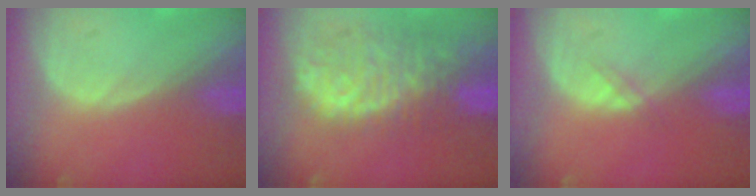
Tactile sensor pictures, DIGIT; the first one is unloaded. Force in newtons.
{"total": 11.1, "press": 9.6, "slide": 5.6}
{"total": 1.0, "press": 1.0, "slide": 0.2}